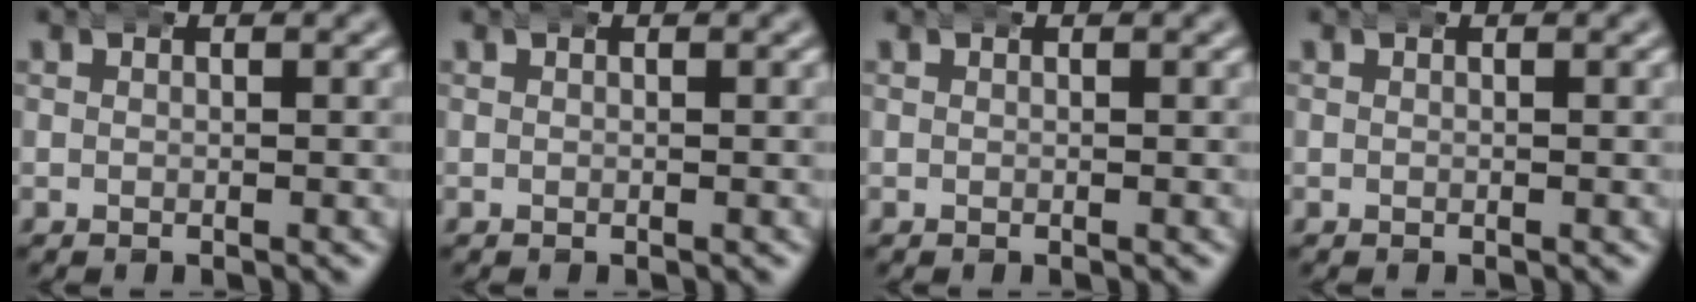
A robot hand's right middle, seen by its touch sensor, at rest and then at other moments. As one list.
[{"total": 0.0}, {"total": 0.0}, {"total": 0.0}]